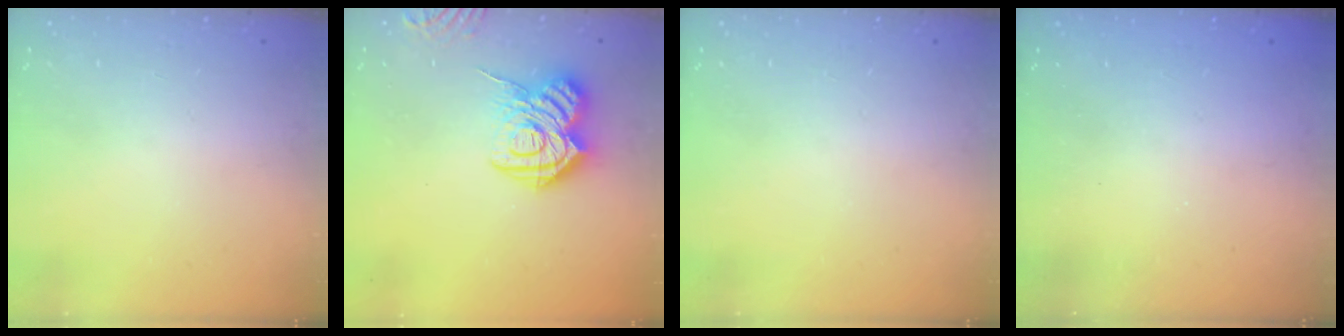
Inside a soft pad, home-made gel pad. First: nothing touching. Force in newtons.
{"total": 14.9, "press": 14.8, "slide": 1.4}
{"total": 0.0}
{"total": 2.4, "press": 2.3, "slide": 0.8}